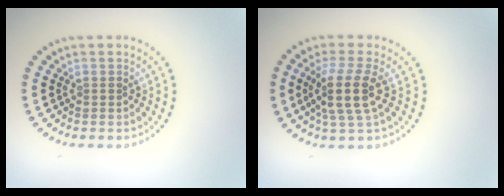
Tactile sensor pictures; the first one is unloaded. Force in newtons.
{"total": 4.0, "press": 3.3, "slide": 2.3}